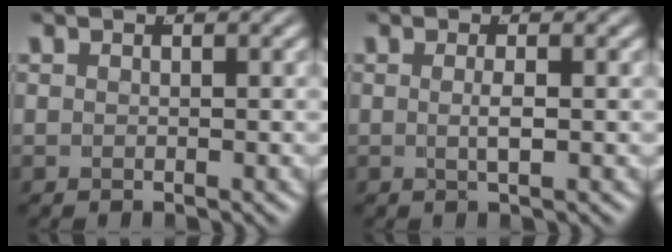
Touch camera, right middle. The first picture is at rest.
{"total": 1.3, "force": [-0.2, -0.4, 1.2], "torque": [-0.024, -0.008, 0.000]}